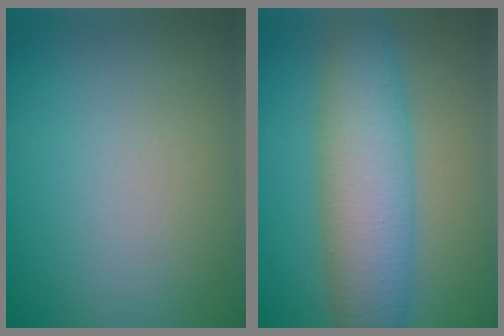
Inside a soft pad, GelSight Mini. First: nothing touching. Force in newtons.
{"total": 7.2, "press": 7.2, "slide": 0.1}